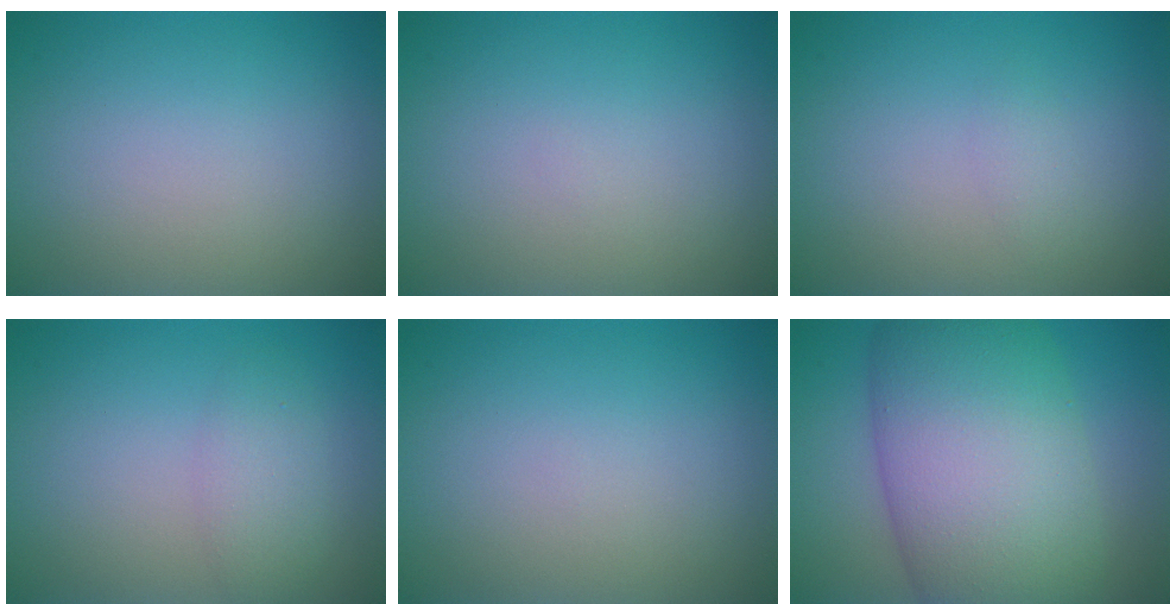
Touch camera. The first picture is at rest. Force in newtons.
{"total": 0.0}
{"total": 2.1, "press": 2.1, "slide": 0.2}
{"total": 2.2, "press": 2.2, "slide": 0.1}
{"total": 0.0}
{"total": 13.9, "press": 13.9, "slide": 0.7}